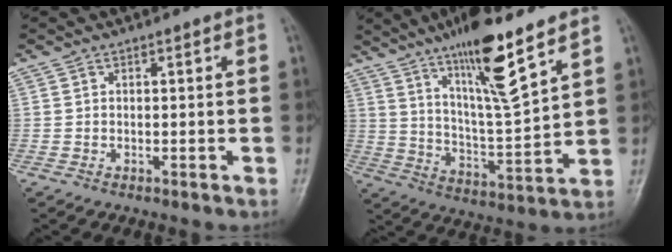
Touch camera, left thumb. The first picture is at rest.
{"total": 15.8, "force": [10.3, 2.2, 11.9], "torque": [-0.199, -0.062, 0.187]}